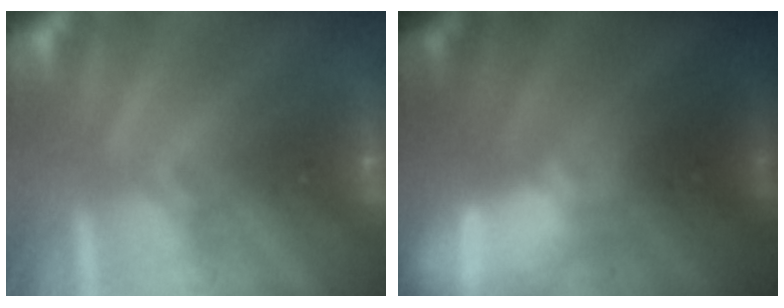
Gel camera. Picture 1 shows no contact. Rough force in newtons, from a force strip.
{"total": 9.4}